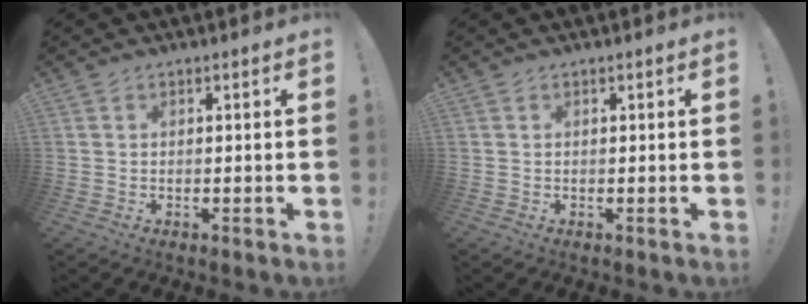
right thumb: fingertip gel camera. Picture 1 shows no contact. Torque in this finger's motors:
{"motor_torque": [-0.08, 0.15, 0.08, -0.16, 0.09]}